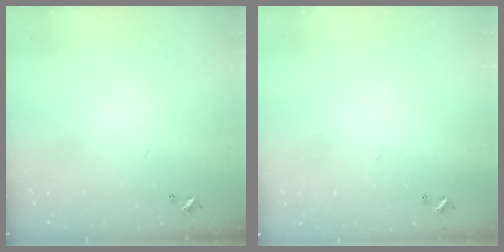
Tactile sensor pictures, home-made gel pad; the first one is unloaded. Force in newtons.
{"total": 1.7, "press": 1.6, "slide": 0.3}